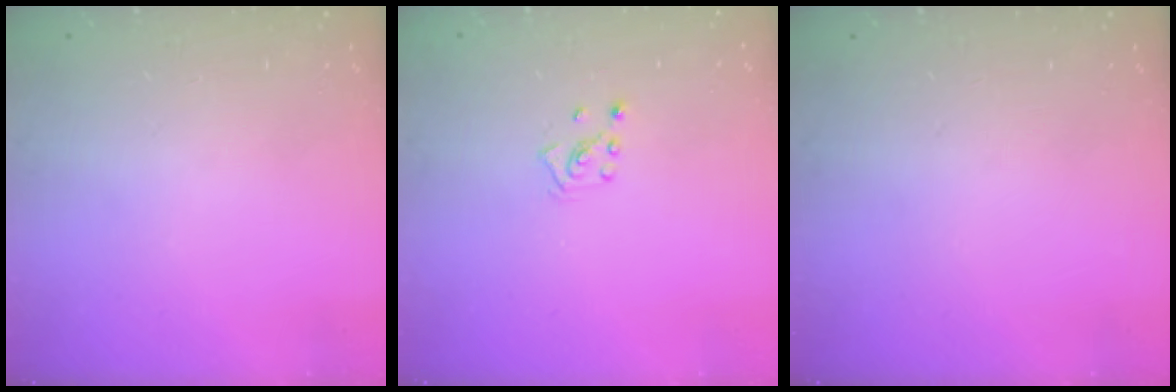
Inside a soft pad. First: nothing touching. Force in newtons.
{"total": 2.8, "press": 2.8, "slide": 0.2}
{"total": 0.0}